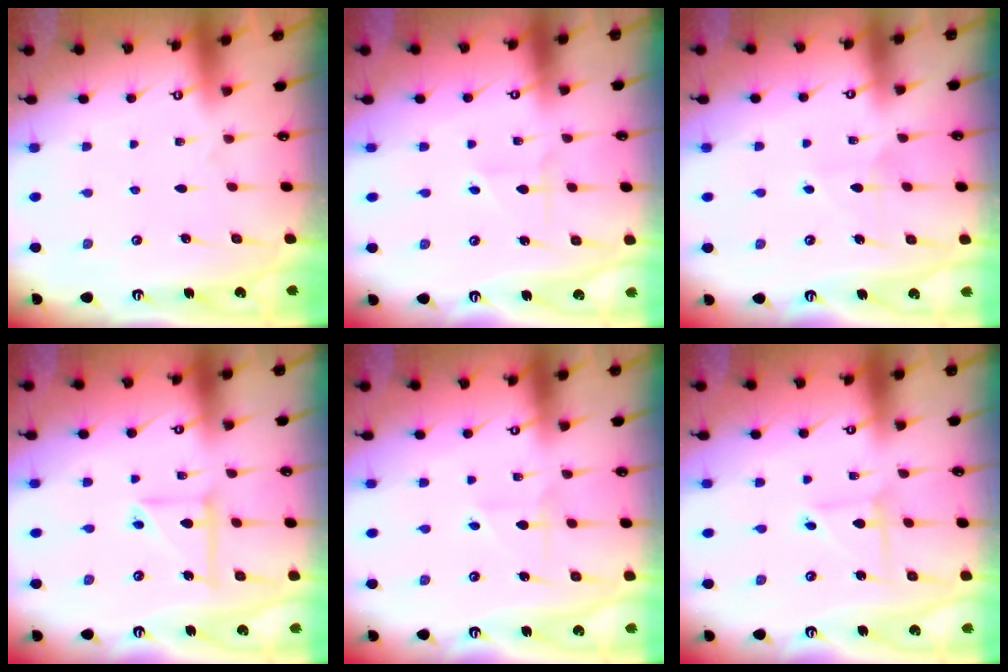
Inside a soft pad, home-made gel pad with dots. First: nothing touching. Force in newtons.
{"total": 1.8, "press": 1.8, "slide": 0.1}
{"total": 7.4, "press": 7.4, "slide": 0.4}
{"total": 7.9, "press": 7.7, "slide": 1.3}
{"total": 4.0, "press": 3.9, "slide": 0.7}
{"total": 2.8, "press": 2.8, "slide": 0.3}